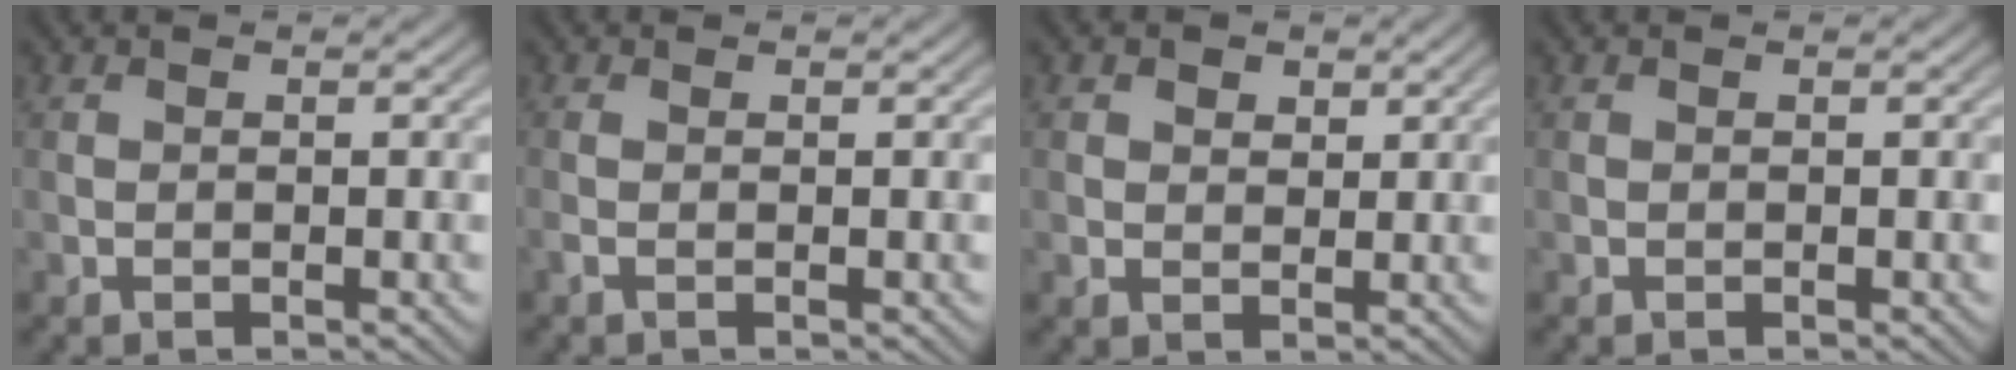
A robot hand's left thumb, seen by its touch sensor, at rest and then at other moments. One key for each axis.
{"total": 0.7, "fx": -0.1, "fy": 0.2, "fz": 0.7, "tx": -0.023, "ty": 0.002, "tz": -0.004}
{"total": 2.4, "fx": 1.2, "fy": 1.9, "fz": 1.0, "tx": -0.020, "ty": -0.003, "tz": 0.019}
{"total": 0.0}